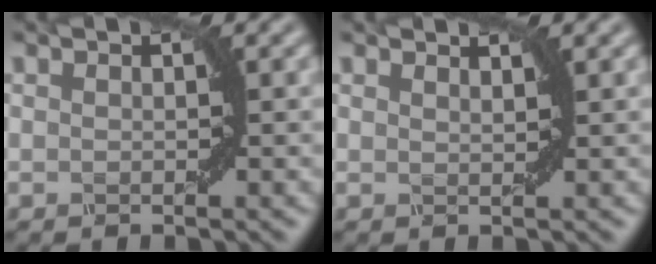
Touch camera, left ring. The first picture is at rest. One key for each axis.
{"total": 1.2, "fx": 1.2, "fy": 0.2, "fz": 0.2, "tx": 0.005, "ty": -0.003, "tz": 0.013}